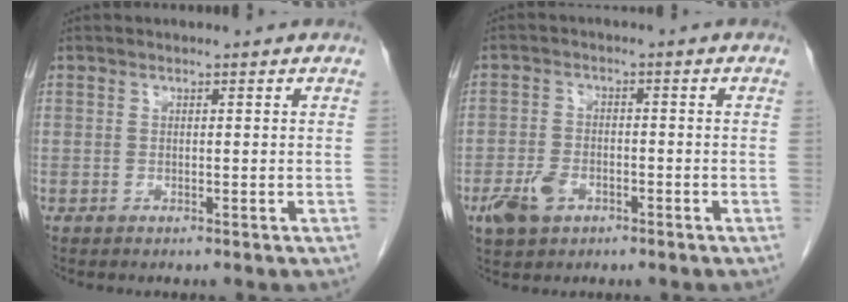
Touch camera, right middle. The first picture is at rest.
{"total": 5.1, "force": [-2.6, 3.2, 3.1], "torque": [-0.069, 0.001, -0.042]}